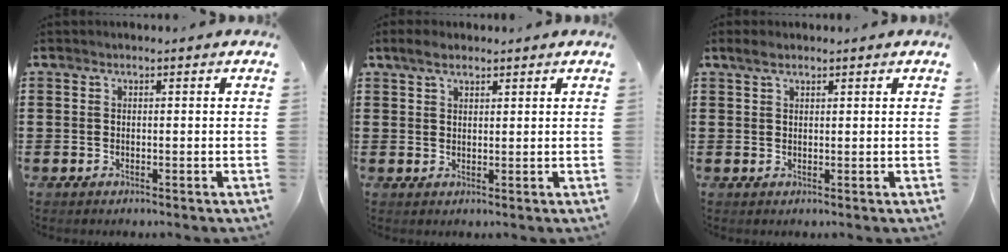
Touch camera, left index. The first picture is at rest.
{"total": 2.7, "force": [2.0, 1.3, 1.3], "torque": [-0.023, 0.003, 0.035]}
{"total": 2.4, "force": [1.8, 1.0, 1.3], "torque": [-0.030, 0.006, 0.033]}